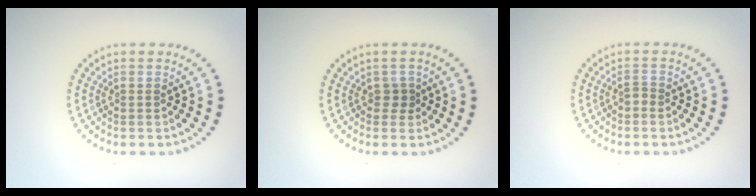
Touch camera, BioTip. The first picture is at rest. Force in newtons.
{"total": 1.2, "press": 0.8, "slide": 0.8}
{"total": 0.9, "press": 0.6, "slide": 0.7}